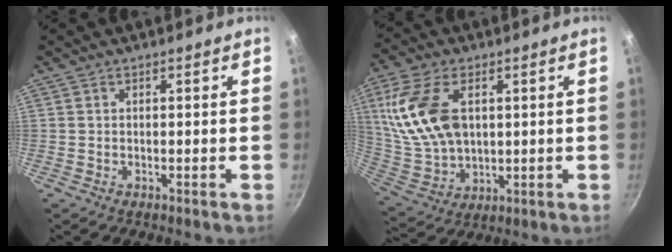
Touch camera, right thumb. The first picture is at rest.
{"total": 17.2, "force": [4.2, 10.5, 13.0], "torque": [-0.249, -0.014, 0.092]}